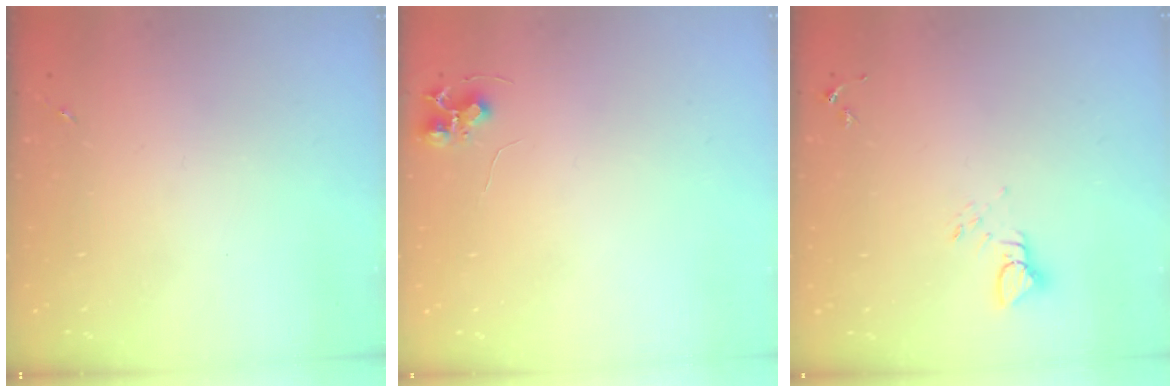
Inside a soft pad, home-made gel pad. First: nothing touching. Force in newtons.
{"total": 6.9, "press": 6.9, "slide": 0.7}
{"total": 4.0, "press": 4.0, "slide": 0.3}